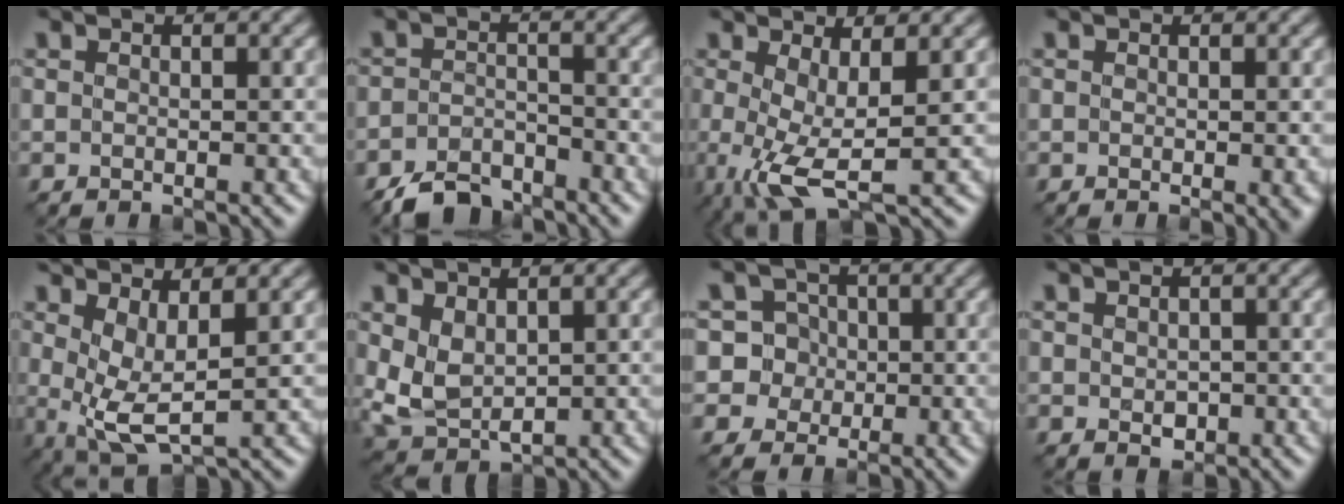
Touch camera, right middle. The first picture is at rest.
{"total": 4.3, "force": [-3.7, 1.6, 1.5], "torque": [-0.025, -0.003, -0.071]}
{"total": 5.2, "force": [-0.6, 1.5, 5.0], "torque": [-0.108, -0.014, -0.011]}
{"total": 1.3, "force": [-0.3, 0.2, 1.3], "torque": [-0.015, -0.012, -0.006]}
{"total": 4.8, "force": [0.8, 1.9, 4.4], "torque": [-0.098, -0.014, 0.022]}
{"total": 3.9, "force": [0.9, 2.6, 2.8], "torque": [-0.071, -0.006, 0.028]}
{"total": 5.7, "force": [0.3, 5.6, 1.1], "torque": [-0.010, 0.032, -0.007]}
{"total": 1.3, "force": [-0.1, 1.0, 0.8], "torque": [-0.015, -0.006, 0.004]}